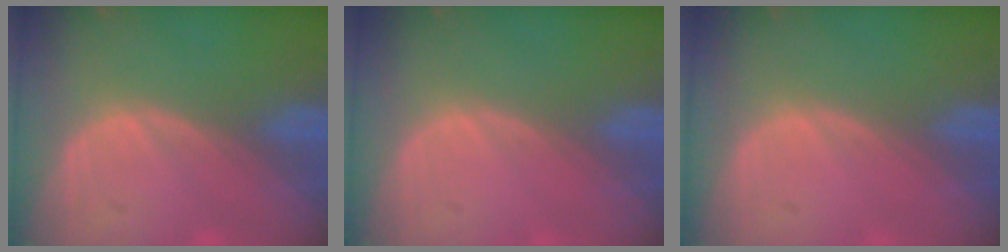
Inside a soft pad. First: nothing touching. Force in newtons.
{"total": 0.0}
{"total": 0.0}